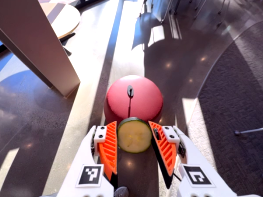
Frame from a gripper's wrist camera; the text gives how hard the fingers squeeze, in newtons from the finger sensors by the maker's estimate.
{"total": 9.4, "left": 9.7, "right": 9.1}